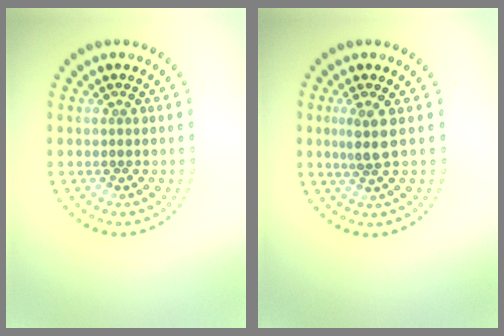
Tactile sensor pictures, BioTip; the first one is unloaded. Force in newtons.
{"total": 2.2, "press": 1.8, "slide": 1.3}